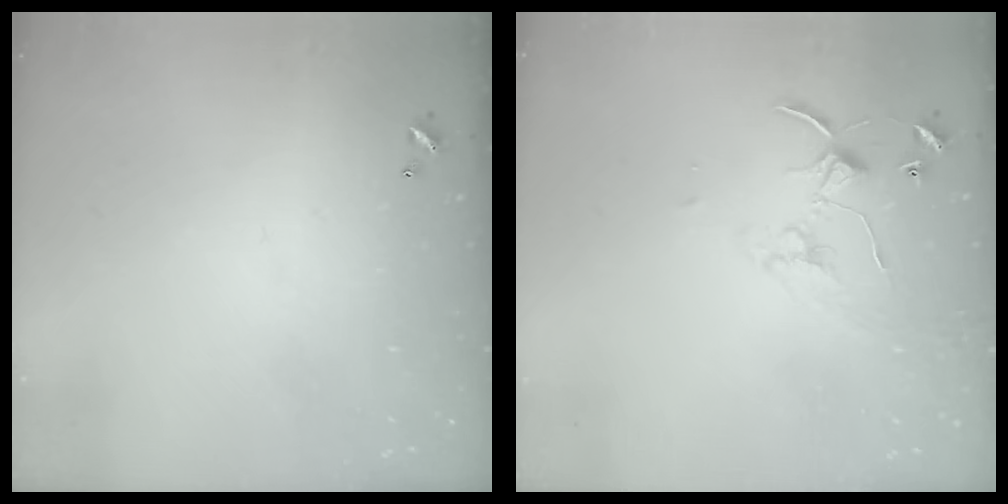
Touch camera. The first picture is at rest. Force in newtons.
{"total": 5.5, "press": 5.5, "slide": 0.3}